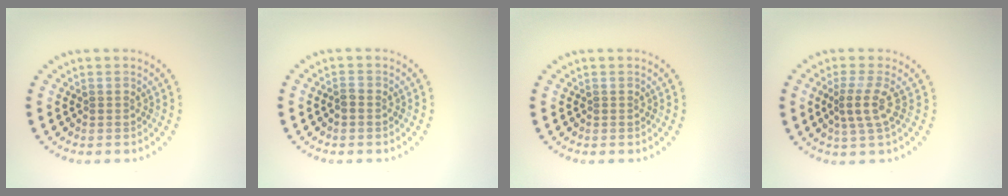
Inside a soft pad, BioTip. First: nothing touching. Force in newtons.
{"total": 0.8, "press": 0.7, "slide": 0.2}
{"total": 0.0}
{"total": 2.5, "press": 1.9, "slide": 1.7}